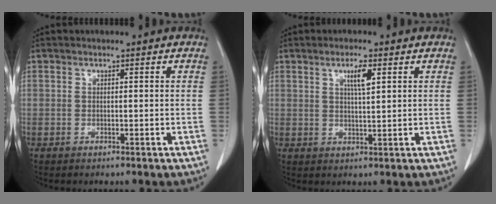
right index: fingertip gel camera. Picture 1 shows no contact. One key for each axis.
{"total": 3.4, "fx": 1.5, "fy": 0.4, "fz": 3.0, "tx": -0.054, "ty": -0.001, "tz": 0.026}